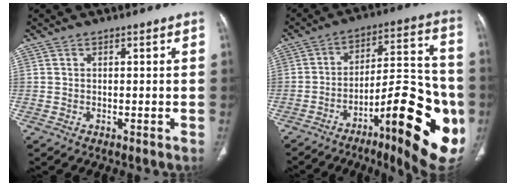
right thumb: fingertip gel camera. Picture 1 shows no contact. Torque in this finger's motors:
{"motor_torque": [0.45, 0.71, 1.89, -0.85, 0.15]}